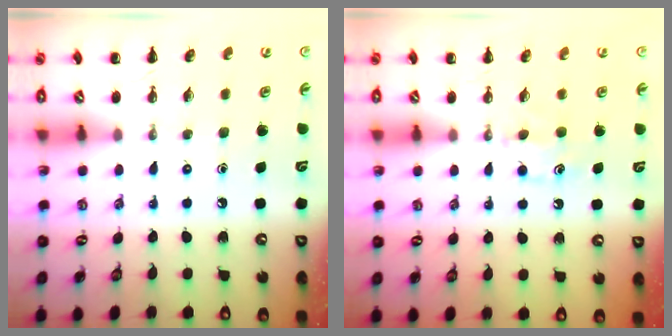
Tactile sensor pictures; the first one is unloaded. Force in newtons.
{"total": 5.6, "press": 5.3, "slide": 1.7}